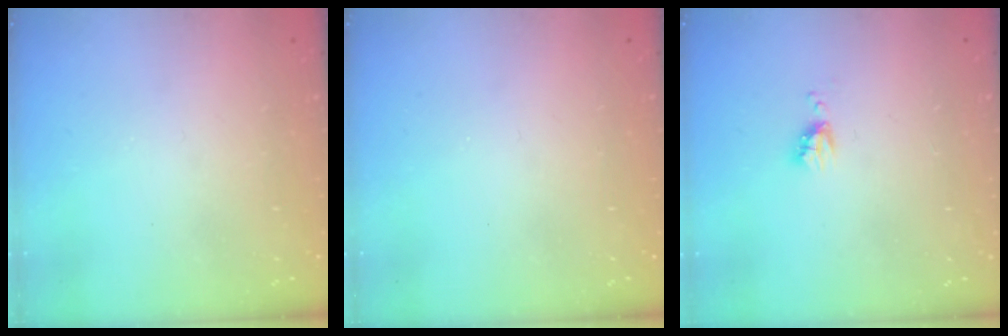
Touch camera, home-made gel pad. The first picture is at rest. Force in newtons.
{"total": 0.0}
{"total": 4.1, "press": 4.0, "slide": 0.5}